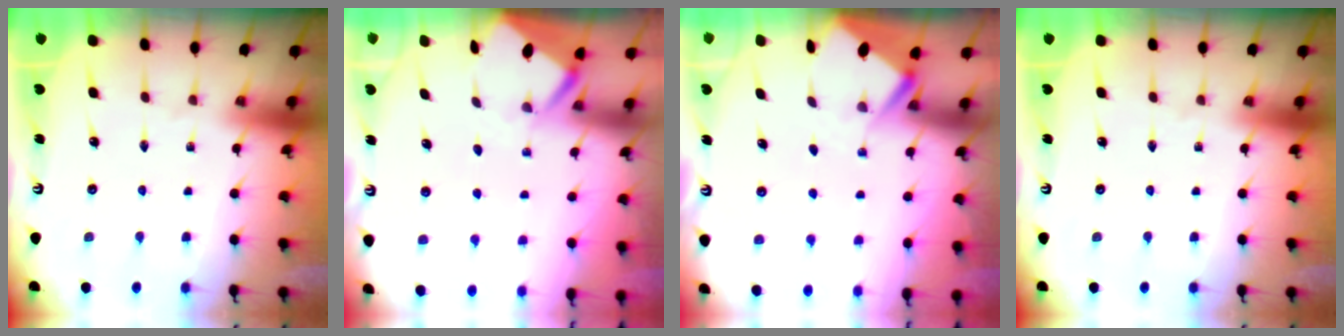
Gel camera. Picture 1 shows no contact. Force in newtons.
{"total": 3.9, "press": 3.8, "slide": 0.3}
{"total": 3.0, "press": 2.9, "slide": 0.4}
{"total": 0.0}